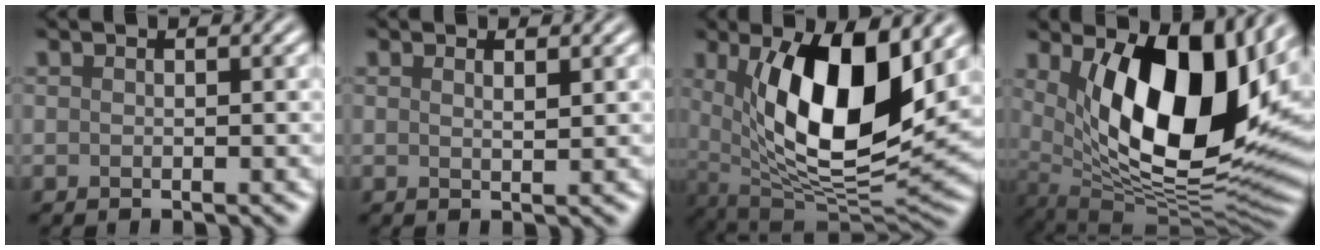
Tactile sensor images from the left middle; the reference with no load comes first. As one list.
[{"total": 0.9, "force": [0.7, 0.2, 0.5], "torque": [-0.008, -0.002, 0.011]}, {"total": 12.3, "force": [2.9, 4.9, 10.9], "torque": [-0.182, -0.018, 0.054]}, {"total": 14.6, "force": [3.6, 7.1, 12.3], "torque": [-0.171, -0.026, 0.063]}]